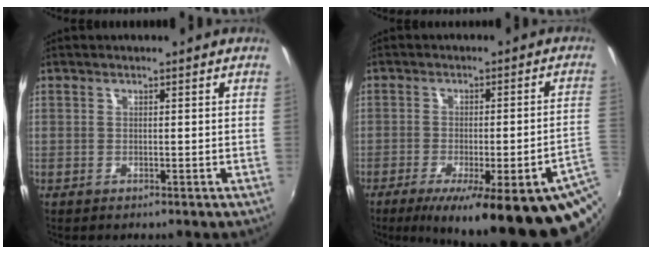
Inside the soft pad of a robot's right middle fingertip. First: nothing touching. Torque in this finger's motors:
{"motor_torque": [1.35, -0.79, 0.55, 0.21]}